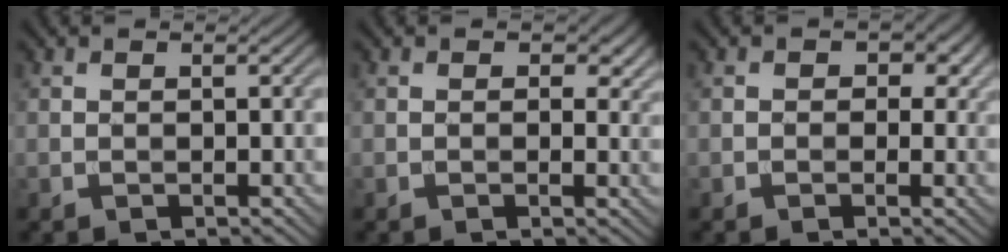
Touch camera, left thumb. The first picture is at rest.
{"total": 2.1, "force": [0.5, 1.5, 1.5], "torque": [-0.024, -0.007, 0.007]}
{"total": 2.9, "force": [0.6, 2.4, 1.5], "torque": [-0.019, 0.002, -0.002]}